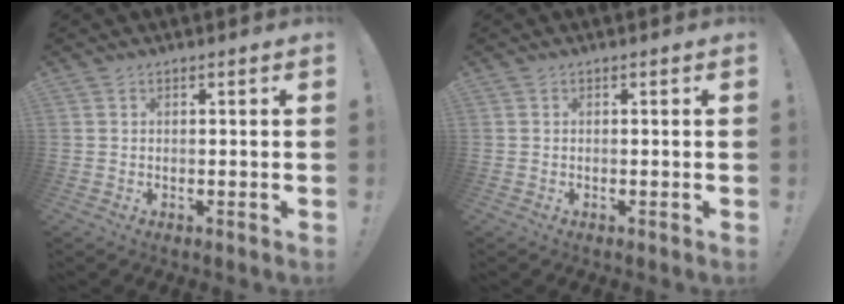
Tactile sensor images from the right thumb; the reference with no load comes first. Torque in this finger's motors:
{"motor_torque": [0.00, 0.00, 0.01, 0.01, 0.00]}